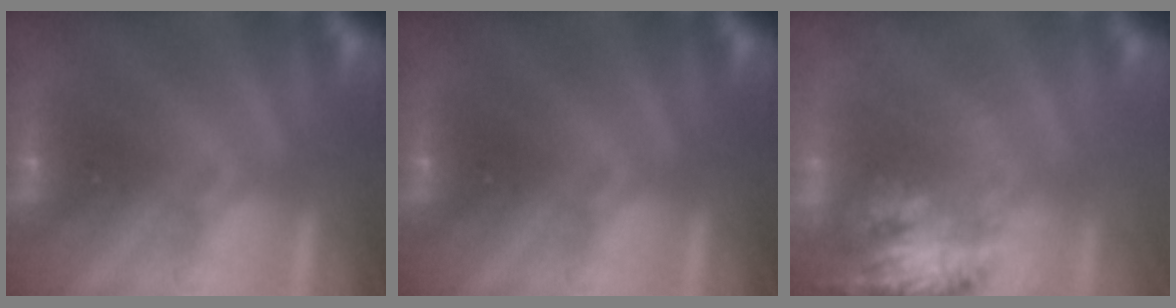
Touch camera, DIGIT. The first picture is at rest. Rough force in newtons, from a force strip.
{"total": 0.0}
{"total": 8.0}